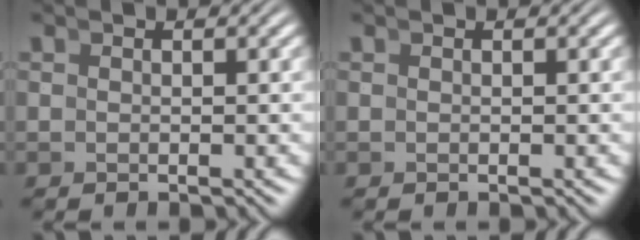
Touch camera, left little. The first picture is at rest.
{"total": 0.0}